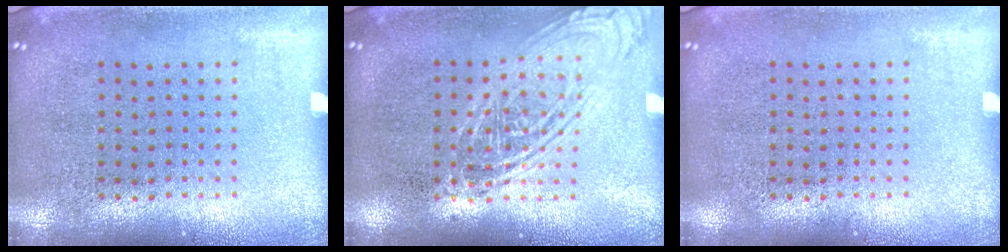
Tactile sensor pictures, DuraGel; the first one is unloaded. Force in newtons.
{"total": 2.4, "press": 2.4, "slide": 0.3}
{"total": 0.0}